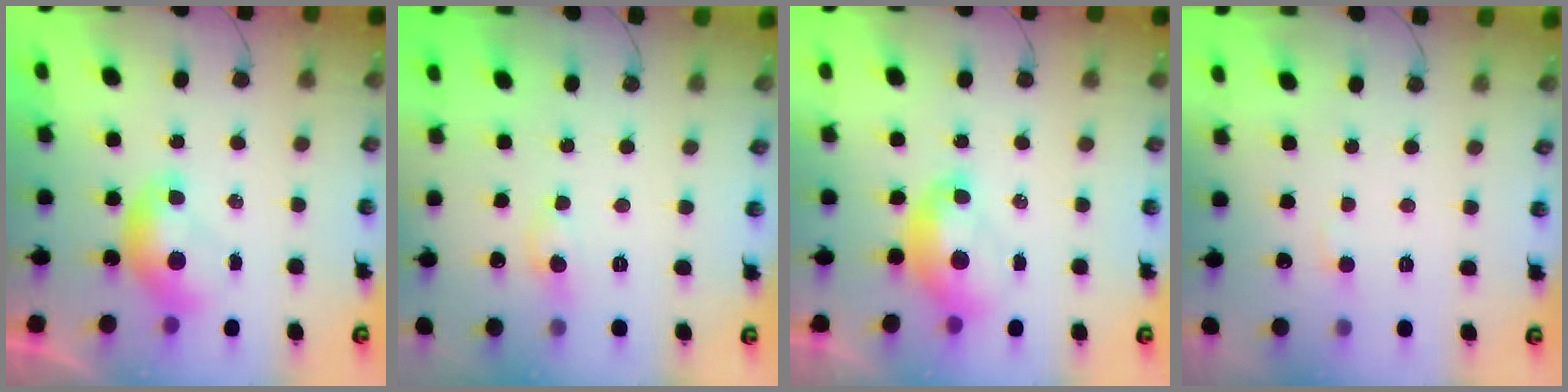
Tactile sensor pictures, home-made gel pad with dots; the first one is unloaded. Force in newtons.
{"total": 0.8, "press": 0.6, "slide": 0.5}
{"total": 2.1, "press": 2.0, "slide": 0.7}
{"total": 2.7, "press": 2.7, "slide": 0.4}